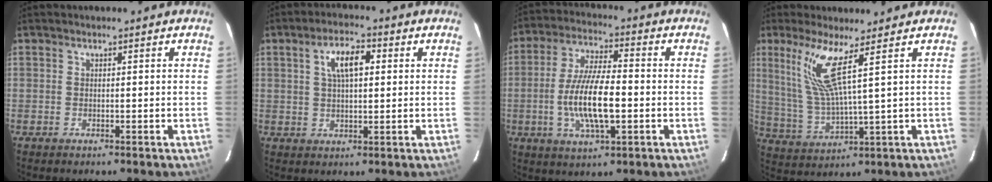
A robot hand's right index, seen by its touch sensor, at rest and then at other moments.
{"total": 6.6, "force": [1.9, 2.9, 5.6], "torque": [-0.103, 0.017, 0.036]}
{"total": 12.5, "force": [-2.4, 3.9, 11.6], "torque": [-0.230, -0.004, -0.043]}
{"total": 9.0, "force": [4.9, -0.2, 7.5], "torque": [-0.151, -0.006, 0.111]}